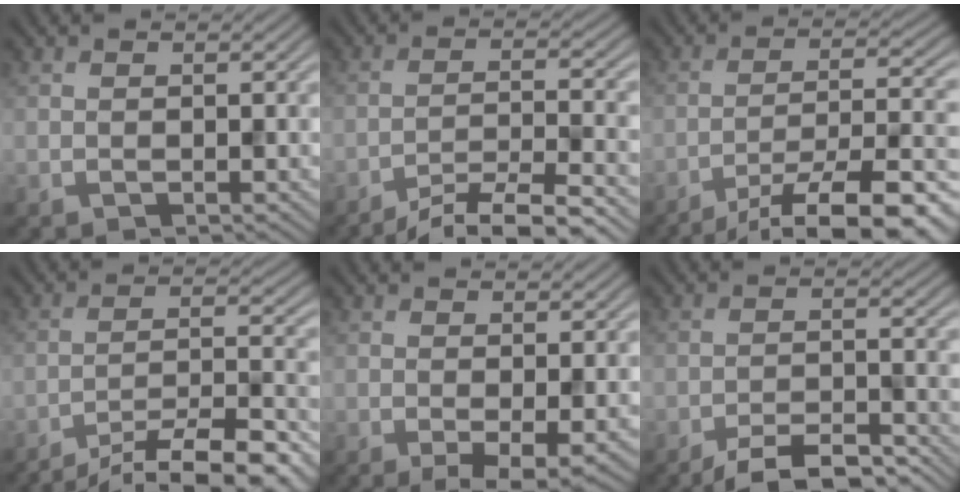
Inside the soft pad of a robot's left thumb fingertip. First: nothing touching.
{"total": 8.7, "force": [-7.1, 1.2, 4.9], "torque": [-0.083, 0.001, -0.119]}
{"total": 14.8, "force": [-11.3, 3.1, 9.1], "torque": [-0.145, -0.010, -0.166]}
{"total": 13.5, "force": [-11.2, 2.4, 7.3], "torque": [-0.118, -0.006, -0.166]}
{"total": 3.1, "force": [-0.7, 0.7, 2.9], "torque": [-0.052, -0.010, -0.011]}
{"total": 6.3, "force": [-5.2, 1.2, 3.3], "torque": [-0.055, 0.001, -0.089]}